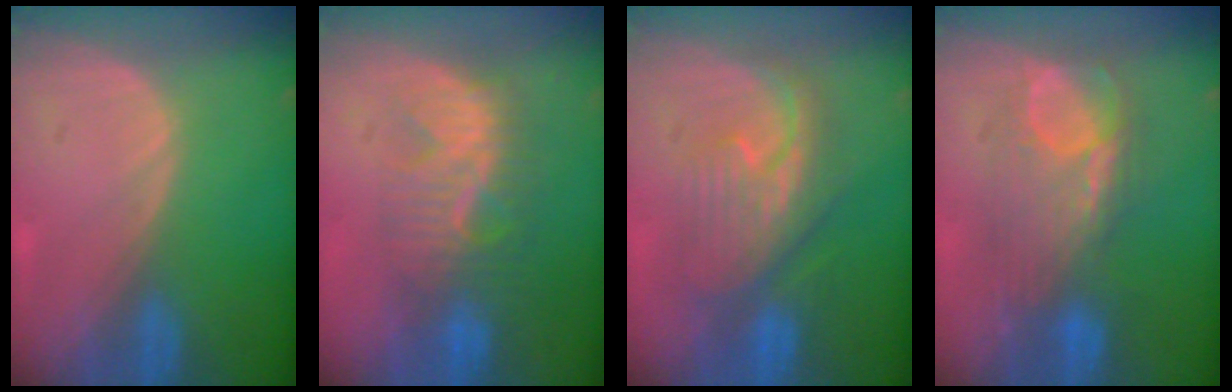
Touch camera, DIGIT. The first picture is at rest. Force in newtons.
{"total": 8.4, "press": 8.0, "slide": 2.4}
{"total": 8.2, "press": 8.2, "slide": 0.6}
{"total": 8.1, "press": 8.0, "slide": 0.7}